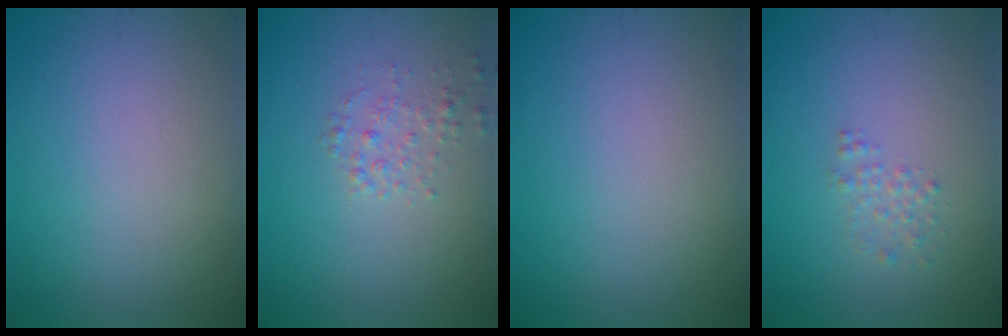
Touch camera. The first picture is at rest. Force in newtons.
{"total": 1.4, "press": 1.4, "slide": 0.0}
{"total": 0.0}
{"total": 1.2, "press": 1.2, "slide": 0.0}